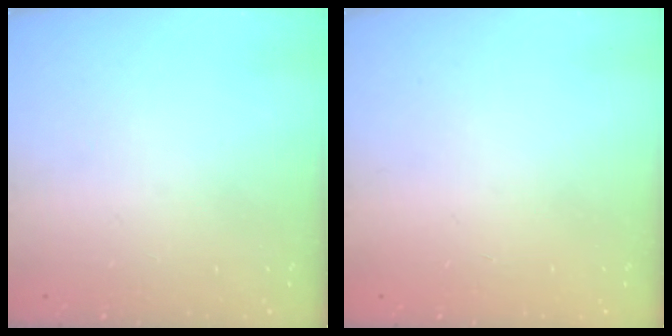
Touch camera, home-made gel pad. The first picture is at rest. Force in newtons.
{"total": 0.0}